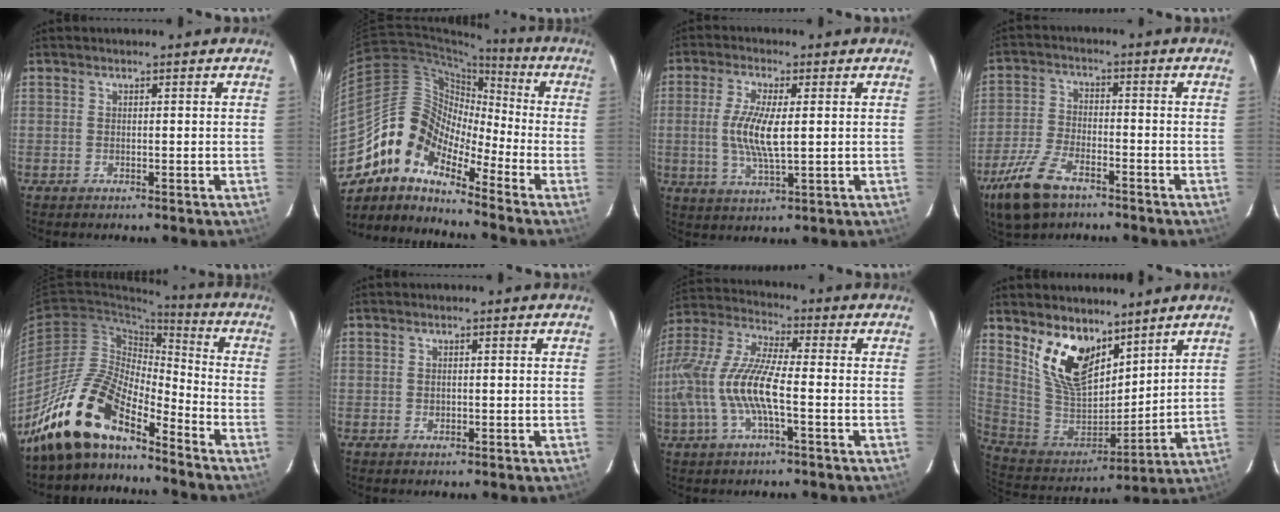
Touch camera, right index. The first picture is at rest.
{"total": 11.7, "force": [-8.4, 5.8, 5.8], "torque": [-0.095, 0.018, -0.187]}
{"total": 8.5, "force": [0.3, 2.3, 8.2], "torque": [-0.165, -0.004, 0.006]}
{"total": 11.7, "force": [-7.8, 5.3, 6.9], "torque": [-0.171, -0.016, -0.153]}
{"total": 16.0, "force": [-13.1, 4.7, 7.7], "torque": [-0.147, 0.004, -0.257]}
{"total": 0.7, "force": [-0.1, 0.7, 0.3], "torque": [-0.004, 0.000, 0.000]}
{"total": 16.0, "force": [-3.1, 4.1, 15.2], "torque": [-0.307, -0.002, -0.061]}
{"total": 16.2, "force": [10.4, 8.3, 9.3], "torque": [-0.184, 0.003, 0.211]}